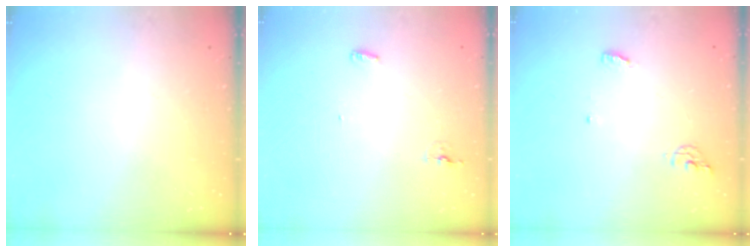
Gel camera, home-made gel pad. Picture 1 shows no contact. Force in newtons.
{"total": 7.4, "press": 4.4, "slide": 6.0}
{"total": 4.7, "press": 4.7, "slide": 0.4}